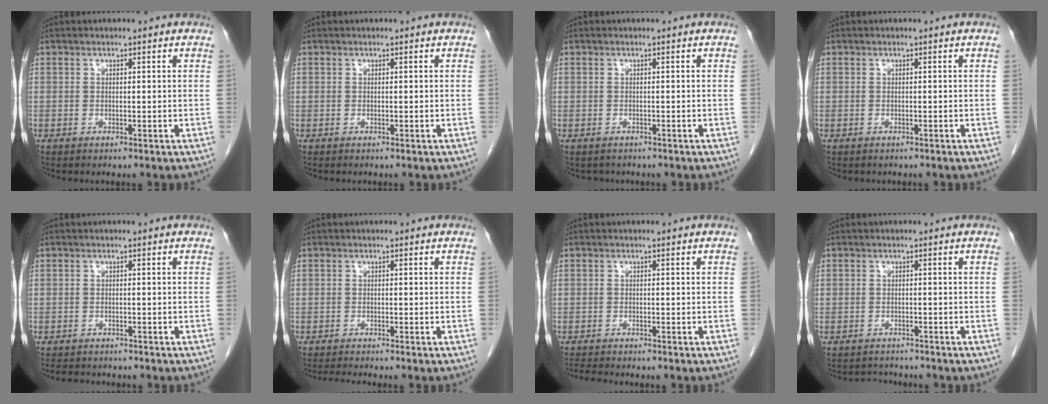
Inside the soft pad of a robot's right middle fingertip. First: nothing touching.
{"total": 0.0}
{"total": 1.3, "force": [-1.1, 0.8, 0.0], "torque": [-0.007, 0.000, -0.015]}
{"total": 0.6, "force": [-0.5, 0.3, 0.0], "torque": [-0.009, 0.001, -0.008]}
{"total": 4.6, "force": [-4.1, 1.5, 1.4], "torque": [-0.020, -0.007, -0.058]}
{"total": 2.0, "force": [-1.8, -0.6, 0.6], "torque": [-0.015, -0.010, -0.034]}
{"total": 2.7, "force": [-2.6, 0.1, 0.9], "torque": [-0.017, -0.012, -0.043]}
{"total": 2.2, "force": [-2.0, 0.6, -0.7], "torque": [0.008, -0.006, -0.033]}